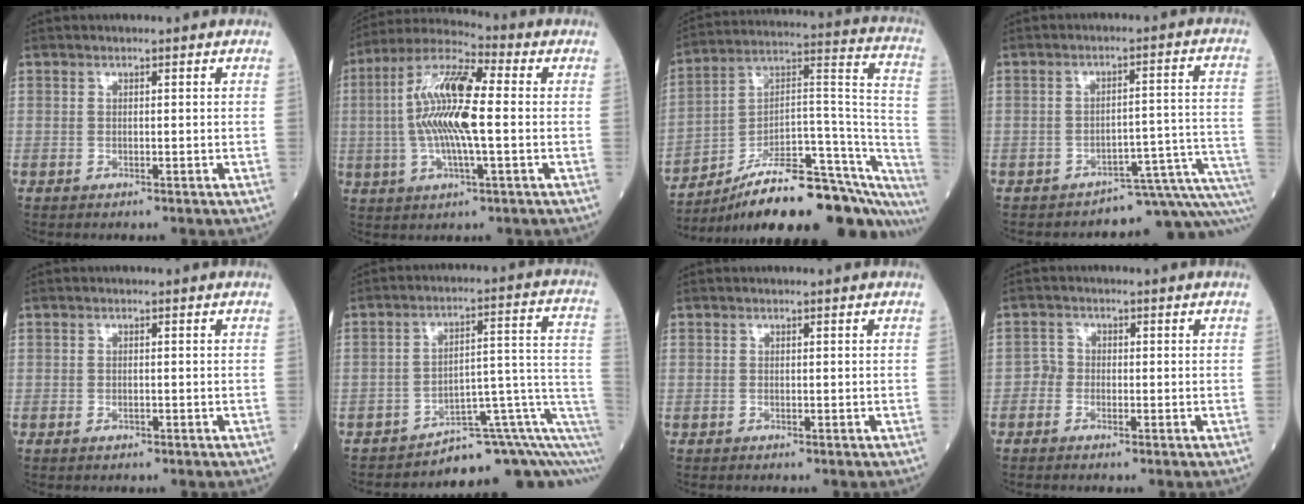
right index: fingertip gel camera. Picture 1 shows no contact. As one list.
[{"total": 13.9, "force": [0.1, 2.5, 13.7], "torque": [-0.279, 0.012, -0.006]}, {"total": 27.3, "force": [-21.3, 5.9, 16.0], "torque": [-0.140, 0.036, -0.311]}, {"total": 9.5, "force": [-8.4, 1.8, 4.2], "torque": [-0.026, 0.068, -0.100]}, {"total": 0.8, "force": [-0.4, 0.4, 0.6], "torque": [-0.015, -0.002, -0.004]}, {"total": 11.1, "force": [-8.0, 3.4, 7.0], "torque": [-0.065, 0.082, -0.098]}, {"total": 0.0}, {"total": 1.5, "force": [-0.8, 1.2, 0.3], "torque": [0.000, 0.005, -0.021]}]